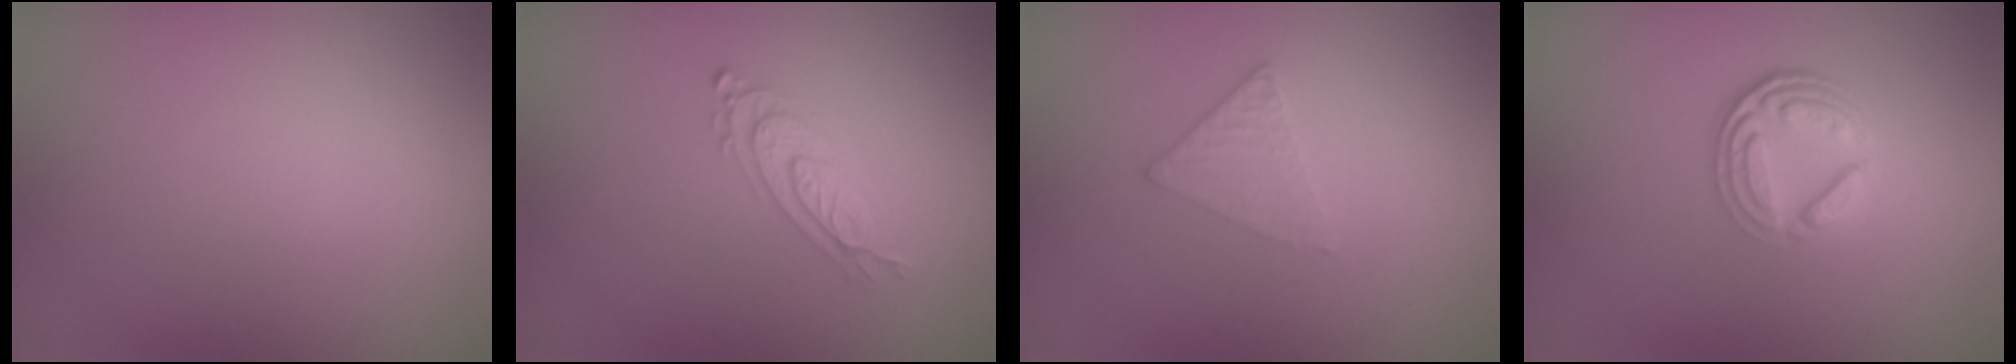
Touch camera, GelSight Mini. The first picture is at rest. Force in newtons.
{"total": 2.3, "press": 2.1, "slide": 0.9}
{"total": 1.8, "press": 1.8, "slide": 0.3}
{"total": 4.0, "press": 2.9, "slide": 2.7}